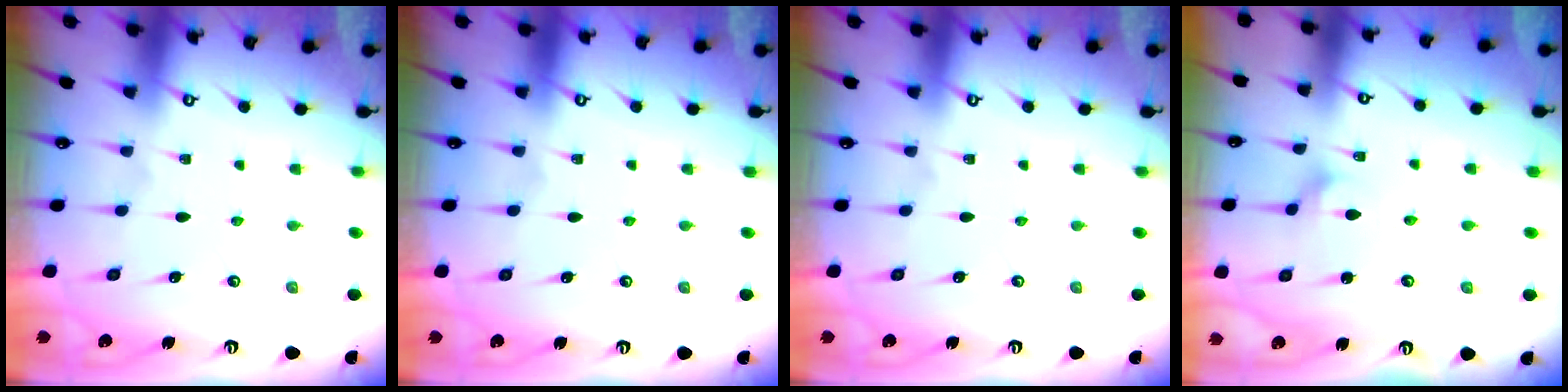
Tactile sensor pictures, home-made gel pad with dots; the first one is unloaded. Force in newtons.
{"total": 0.0}
{"total": 0.0}
{"total": 2.7, "press": 2.7, "slide": 0.3}